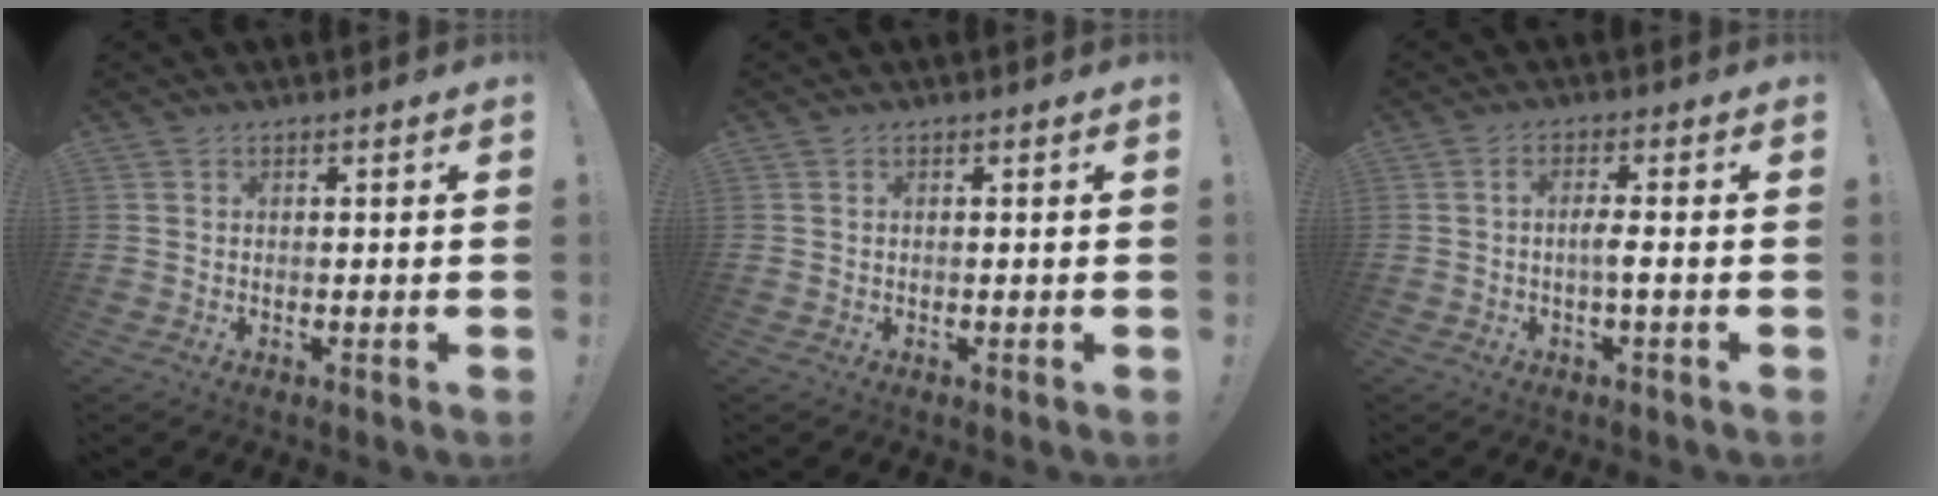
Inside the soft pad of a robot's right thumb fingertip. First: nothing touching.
{"total": 0.0}
{"total": 4.0, "force": [-0.4, 0.3, 4.0], "torque": [-0.076, -0.003, -0.012]}